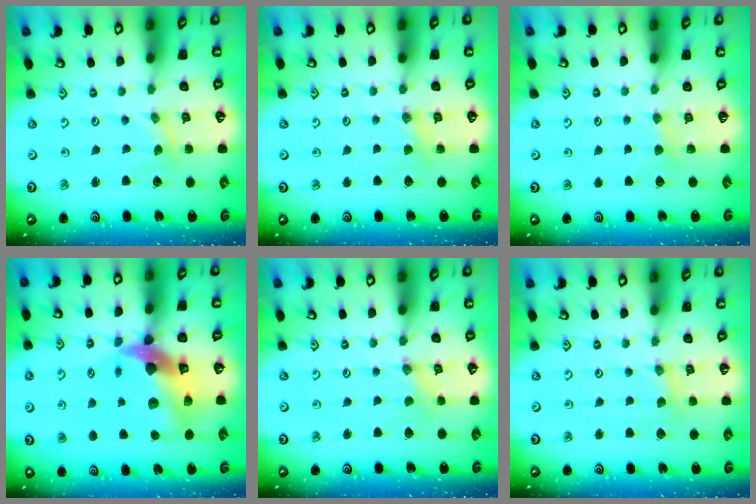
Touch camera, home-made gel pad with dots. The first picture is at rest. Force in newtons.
{"total": 3.0, "press": 3.0, "slide": 0.4}
{"total": 3.1, "press": 3.0, "slide": 0.6}
{"total": 14.2, "press": 14.0, "slide": 1.9}
{"total": 0.0}
{"total": 1.7, "press": 1.7, "slide": 0.2}